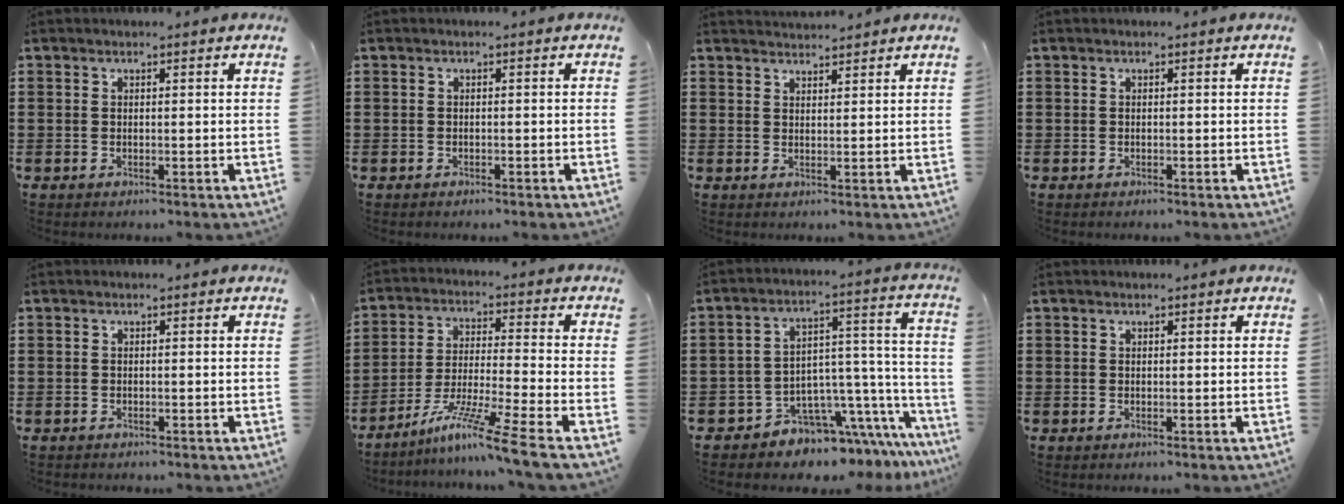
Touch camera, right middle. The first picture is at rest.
{"total": 0.5, "force": [-0.5, 0.2, 0.0], "torque": [-0.002, 0.001, -0.011]}
{"total": 1.8, "force": [1.8, 0.0, -0.2], "torque": [-0.002, 0.001, 0.036]}
{"total": 0.0}
{"total": 0.6, "force": [-0.5, 0.2, -0.2], "torque": [0.002, 0.005, -0.012]}
{"total": 10.1, "force": [-7.8, -0.7, 6.3], "torque": [-0.117, -0.004, -0.156]}
{"total": 6.3, "force": [-5.0, 3.5, 1.2], "torque": [-0.027, -0.006, -0.092]}
{"total": 0.0}